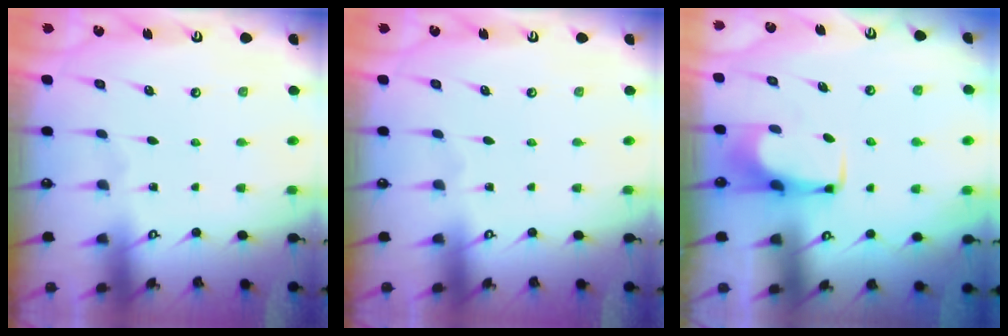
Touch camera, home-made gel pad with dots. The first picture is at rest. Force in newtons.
{"total": 0.0}
{"total": 1.7, "press": 1.6, "slide": 0.5}